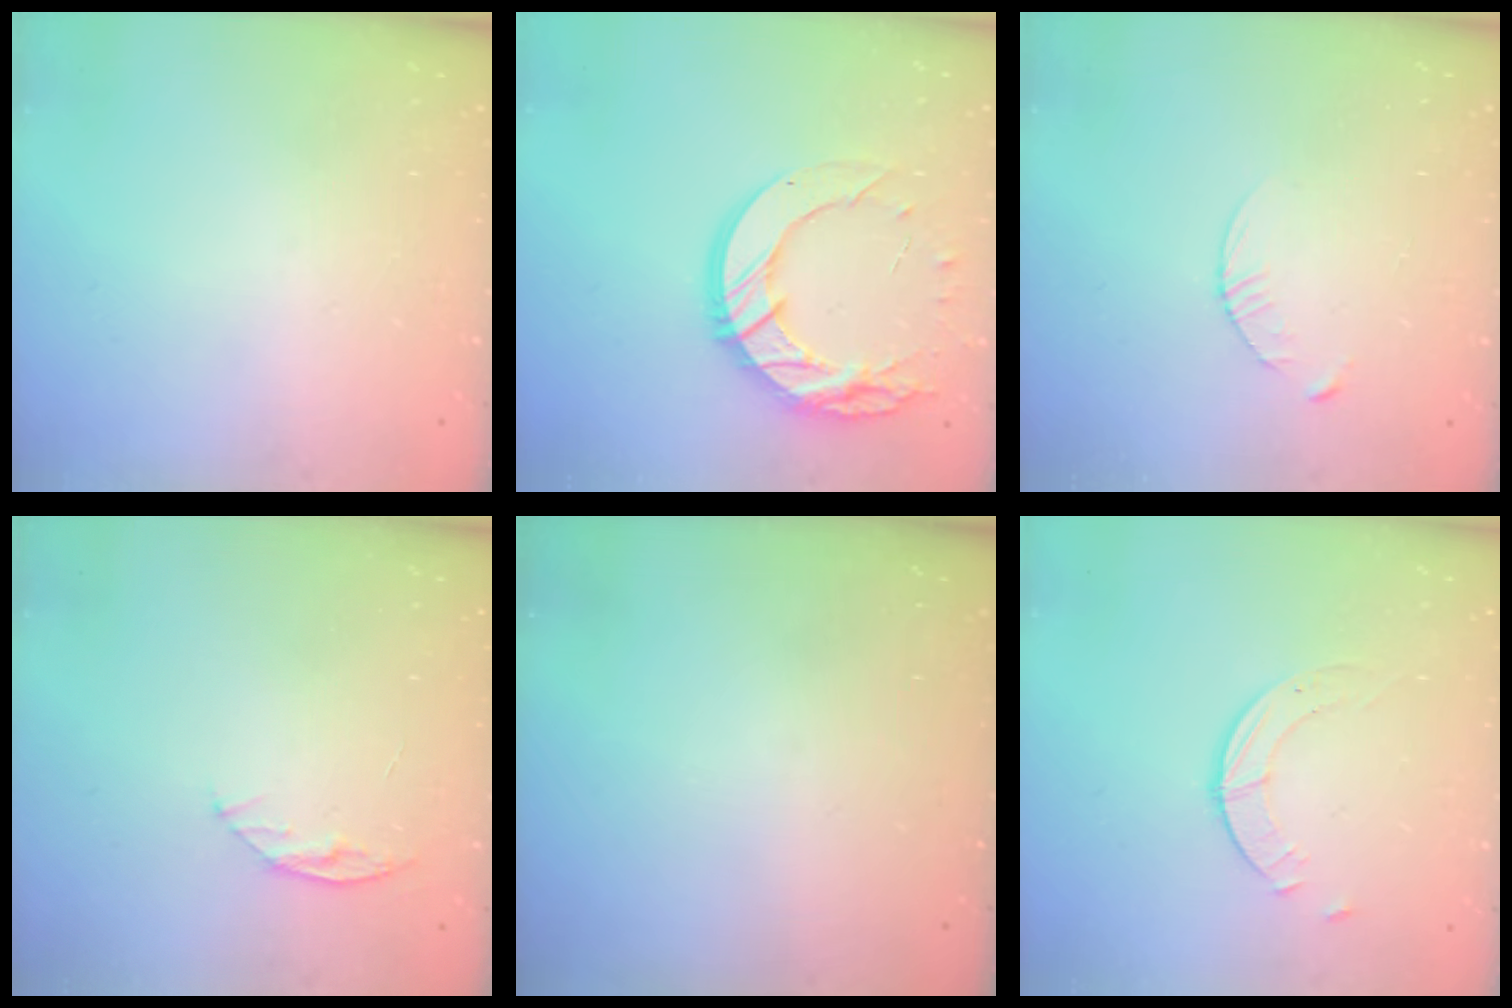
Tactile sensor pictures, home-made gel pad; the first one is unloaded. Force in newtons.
{"total": 16.8, "press": 16.8, "slide": 1.2}
{"total": 3.6, "press": 3.5, "slide": 0.4}
{"total": 5.1, "press": 5.1, "slide": 0.5}
{"total": 0.0}
{"total": 1.8, "press": 1.8, "slide": 0.2}